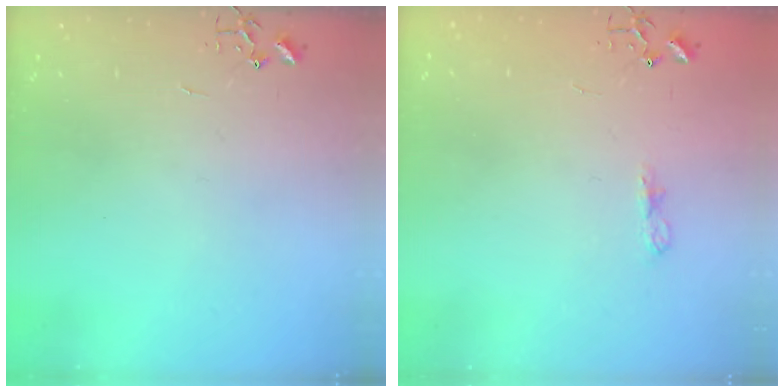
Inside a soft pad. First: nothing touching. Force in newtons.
{"total": 6.2, "press": 6.2, "slide": 0.8}